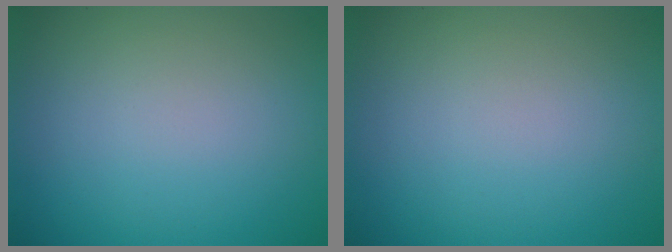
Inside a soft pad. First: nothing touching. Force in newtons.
{"total": 0.0}